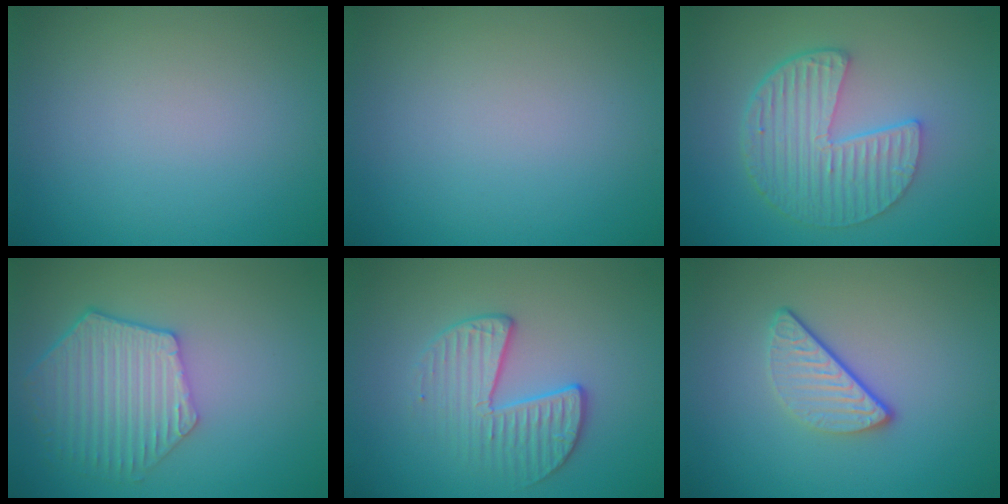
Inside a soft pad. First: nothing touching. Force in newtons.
{"total": 0.0}
{"total": 6.0, "press": 4.3, "slide": 4.2}
{"total": 5.7, "press": 4.7, "slide": 3.3}
{"total": 3.3, "press": 2.9, "slide": 1.6}
{"total": 3.0, "press": 2.3, "slide": 1.9}